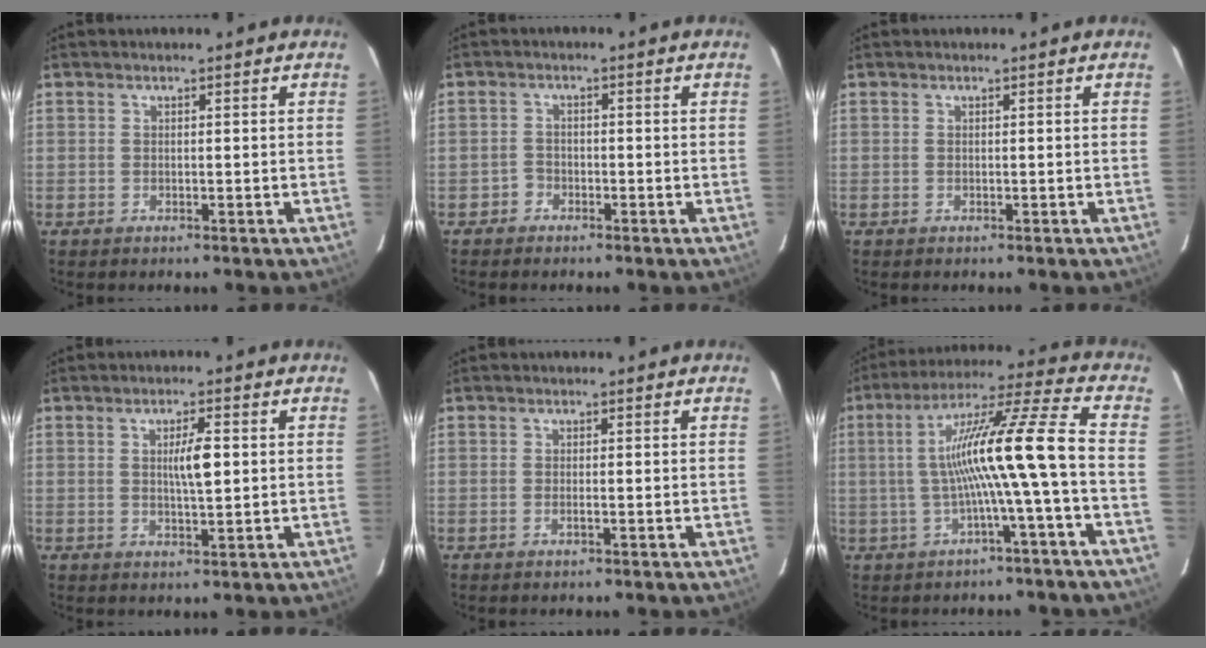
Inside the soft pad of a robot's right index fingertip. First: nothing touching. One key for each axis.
{"total": 1.6, "fx": -1.1, "fy": 1.2, "fz": 0.1, "tx": -0.002, "ty": 0.006, "tz": -0.025}
{"total": 0.0}
{"total": 4.1, "fx": 0.6, "fy": 0.5, "fz": 4.0, "tx": -0.067, "ty": 0.001, "tz": 0.009}
{"total": 0.7, "fx": -0.3, "fy": 0.0, "fz": 0.6, "tx": -0.014, "ty": 0.000, "tz": -0.004}
{"total": 13.0, "fx": -1.4, "fy": -1.6, "fz": 12.8, "tx": -0.220, "ty": 0.026, "tz": -0.026}